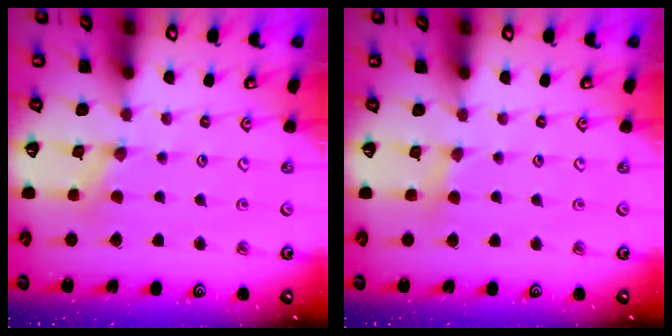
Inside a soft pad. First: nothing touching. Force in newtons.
{"total": 2.2, "press": 2.2, "slide": 0.4}